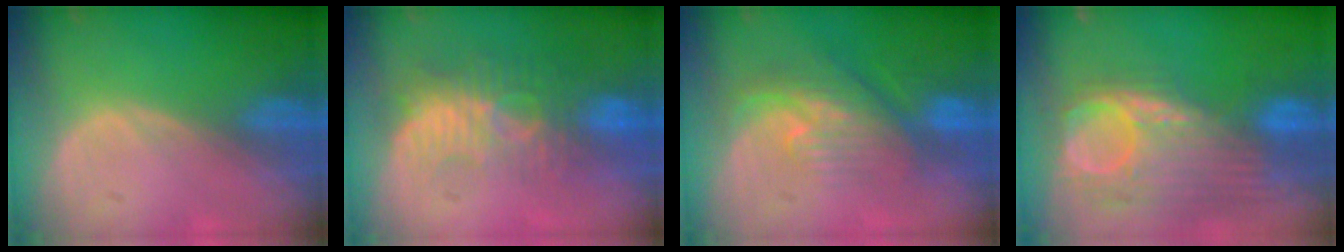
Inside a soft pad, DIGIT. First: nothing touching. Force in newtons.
{"total": 9.1, "press": 8.4, "slide": 3.7}
{"total": 8.0, "press": 7.2, "slide": 3.3}
{"total": 11.9, "press": 10.4, "slide": 5.8}